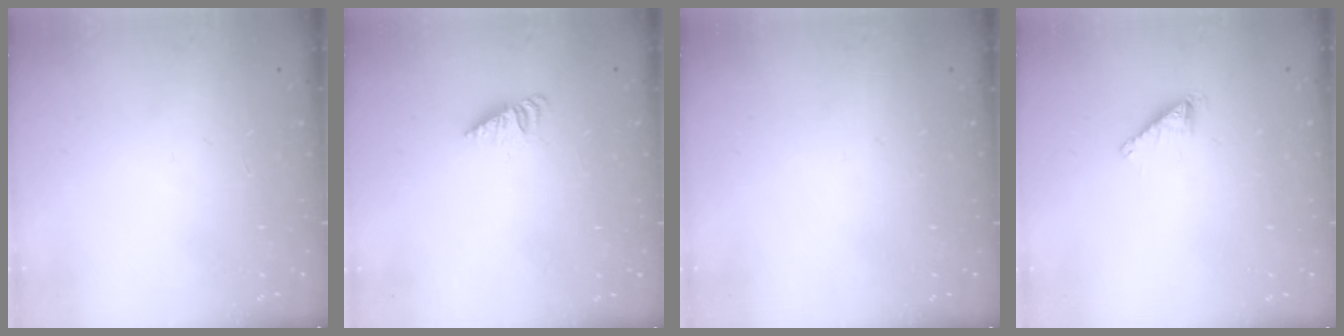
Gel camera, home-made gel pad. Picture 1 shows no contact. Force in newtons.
{"total": 1.8, "press": 1.8, "slide": 0.4}
{"total": 0.0}
{"total": 2.1, "press": 2.1, "slide": 0.1}